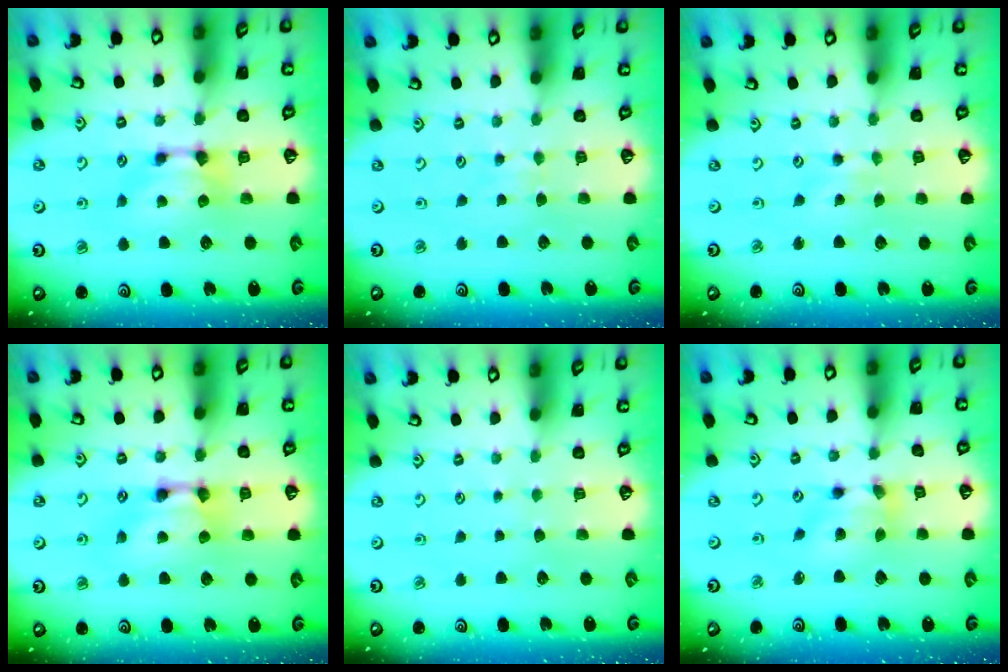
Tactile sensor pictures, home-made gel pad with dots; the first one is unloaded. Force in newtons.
{"total": 3.7, "press": 3.7, "slide": 0.3}
{"total": 3.7, "press": 3.7, "slide": 0.2}
{"total": 2.2, "press": 2.2, "slide": 0.1}
{"total": 7.2, "press": 7.1, "slide": 0.6}
{"total": 4.3, "press": 3.8, "slide": 1.9}